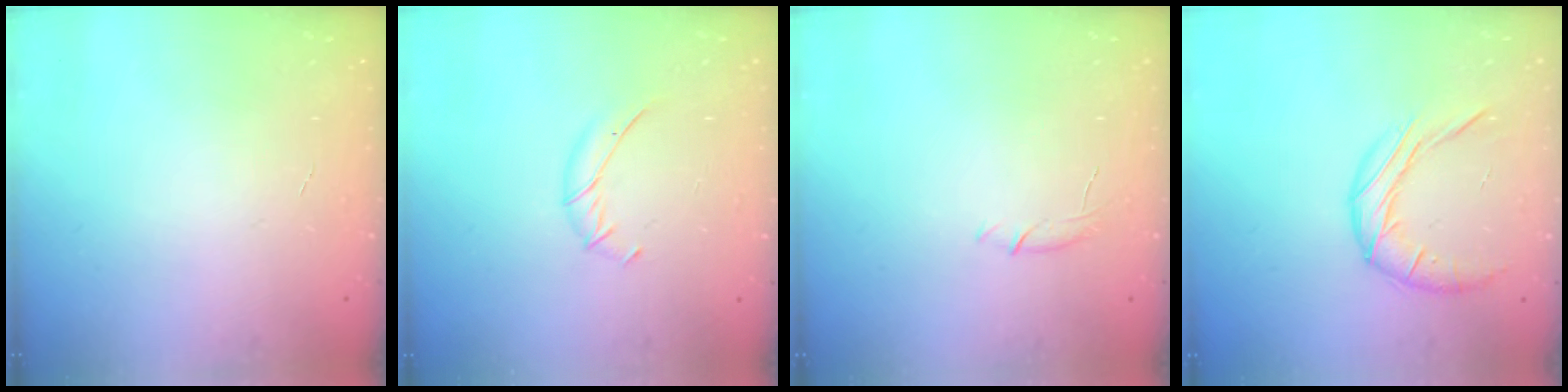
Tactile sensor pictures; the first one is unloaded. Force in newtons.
{"total": 5.1, "press": 5.0, "slide": 0.8}
{"total": 5.3, "press": 5.2, "slide": 1.2}
{"total": 11.2, "press": 11.1, "slide": 0.7}